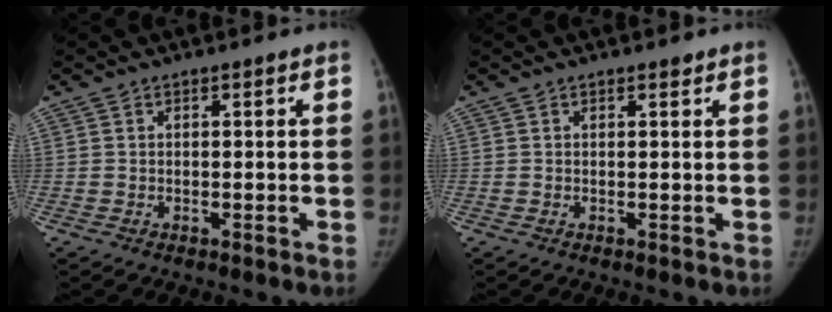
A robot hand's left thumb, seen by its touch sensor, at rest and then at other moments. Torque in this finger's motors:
{"motor_torque": [0.36, -0.20, -0.03, -0.42, 0.04]}